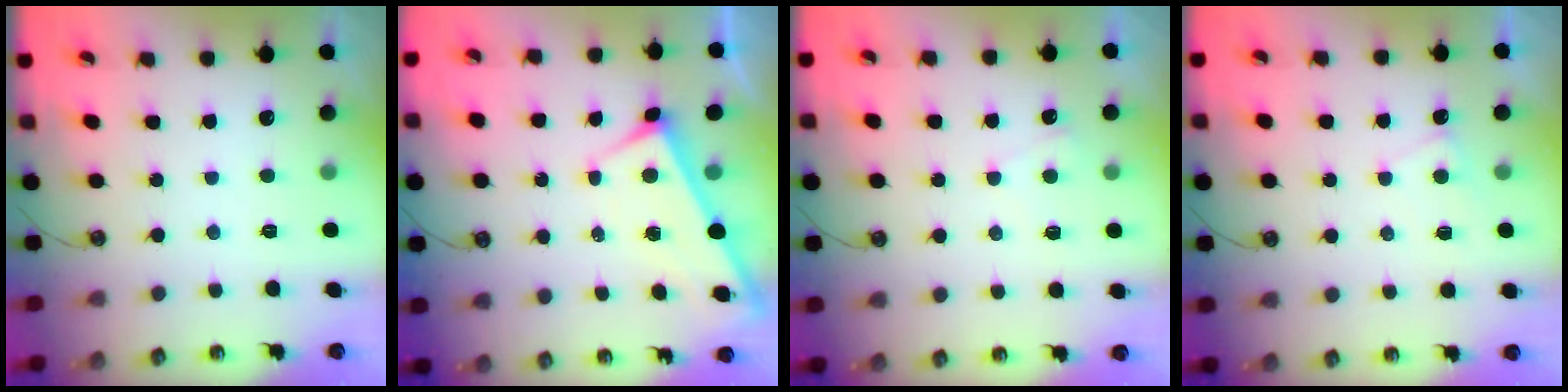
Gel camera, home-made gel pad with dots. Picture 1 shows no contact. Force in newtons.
{"total": 2.8, "press": 2.8, "slide": 0.4}
{"total": 5.4, "press": 5.4, "slide": 0.3}
{"total": 1.0, "press": 0.9, "slide": 0.4}